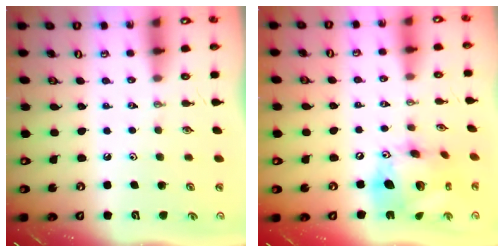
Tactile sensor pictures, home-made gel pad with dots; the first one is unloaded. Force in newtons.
{"total": 17.7, "press": 17.6, "slide": 1.8}